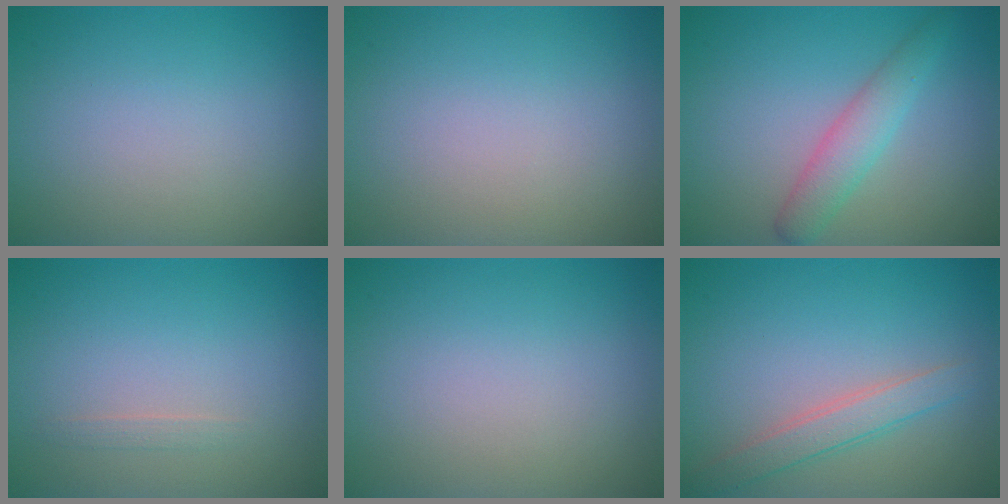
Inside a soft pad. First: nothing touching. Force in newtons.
{"total": 0.0}
{"total": 2.9, "press": 2.9, "slide": 0.1}
{"total": 0.6, "press": 0.6, "slide": 0.0}
{"total": 0.0}
{"total": 2.4, "press": 2.4, "slide": 0.1}